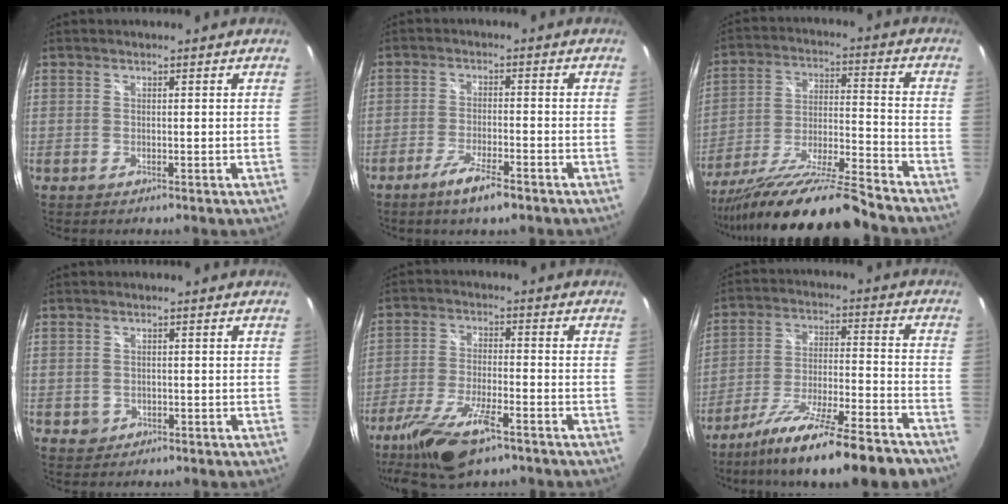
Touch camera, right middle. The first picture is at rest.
{"total": 6.4, "force": [-4.4, 1.1, 4.5], "torque": [-0.102, -0.011, -0.080]}
{"total": 20.4, "force": [-17.2, 0.3, 11.1], "torque": [-0.213, -0.049, -0.286]}
{"total": 1.8, "force": [-0.4, 1.7, 0.4], "torque": [-0.007, -0.002, -0.002]}
{"total": 13.2, "force": [-8.8, 3.9, 9.0], "torque": [-0.198, -0.029, -0.165]}
{"total": 19.3, "force": [-15.5, 1.4, 11.5], "torque": [-0.208, -0.045, -0.246]}